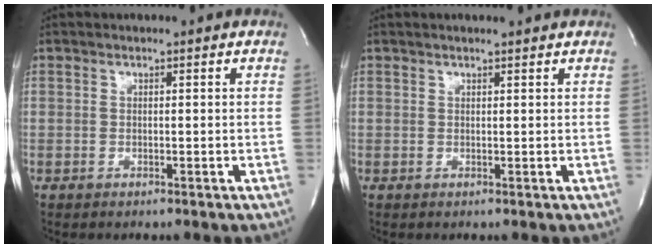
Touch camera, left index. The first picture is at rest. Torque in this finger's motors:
{"motor_torque": [0.71, -0.72, 0.30, 0.06]}